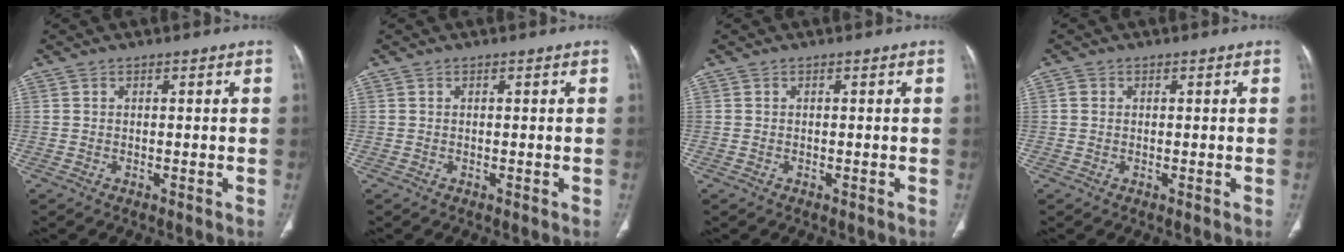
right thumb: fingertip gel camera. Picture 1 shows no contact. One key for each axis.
{"total": 0.0}
{"total": 0.0}
{"total": 0.9, "fx": 0.1, "fy": 0.8, "fz": 0.3, "tx": 0.001, "ty": 0.003, "tz": -0.001}